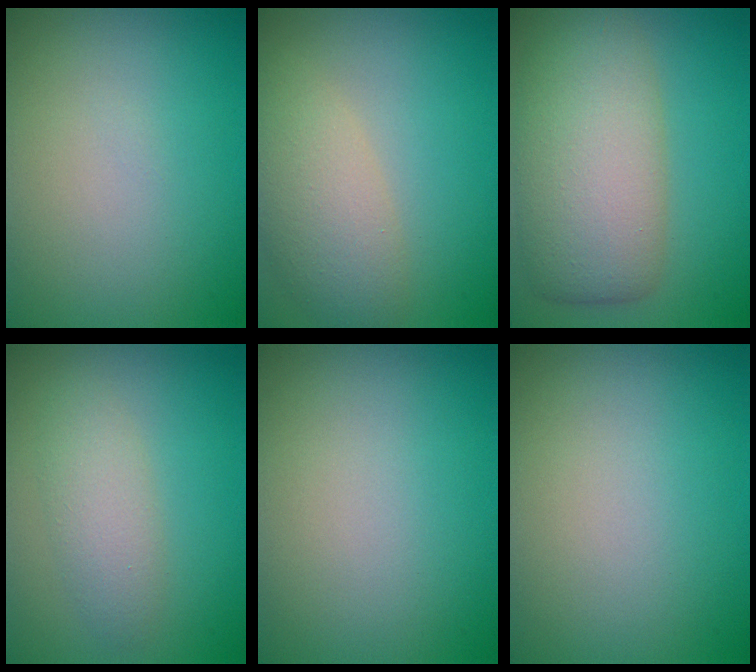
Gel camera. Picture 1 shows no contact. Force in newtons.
{"total": 4.8, "press": 4.8, "slide": 0.4}
{"total": 8.0, "press": 8.0, "slide": 0.5}
{"total": 2.6, "press": 2.6, "slide": 0.1}
{"total": 0.0}
{"total": 0.0}